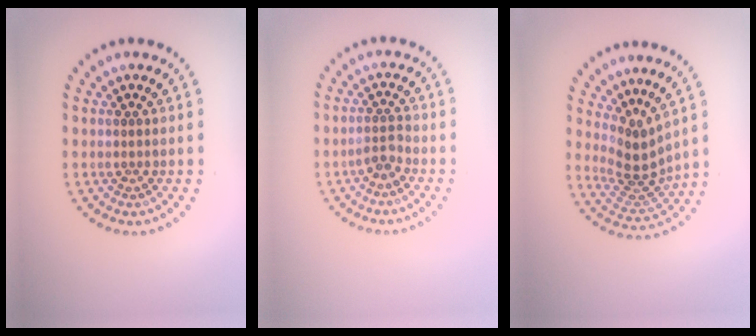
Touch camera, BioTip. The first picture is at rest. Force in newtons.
{"total": 1.7, "press": 1.3, "slide": 1.0}
{"total": 3.5, "press": 2.4, "slide": 2.5}